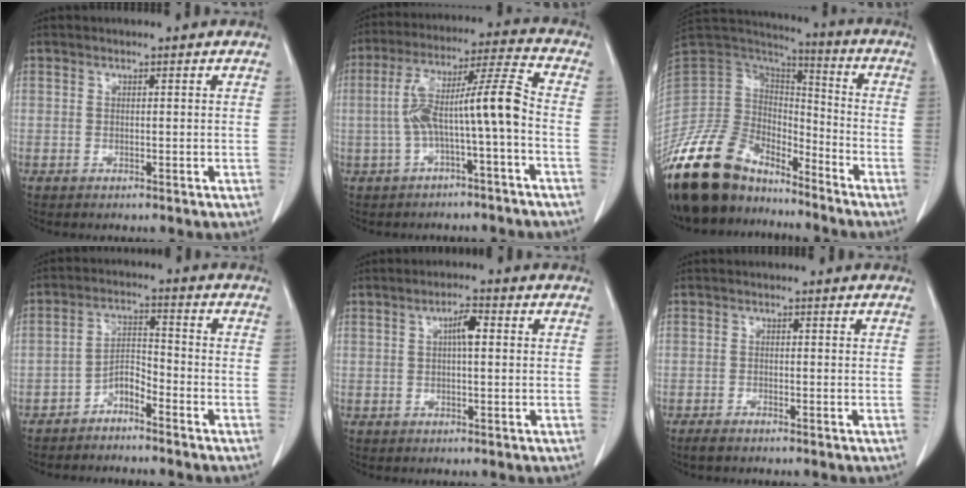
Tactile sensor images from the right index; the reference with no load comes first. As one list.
[{"total": 10.8, "force": [-2.0, 0.2, 10.6], "torque": [-0.190, 0.040, -0.035]}, {"total": 19.7, "force": [-16.1, 8.3, 7.6], "torque": [-0.167, 0.033, -0.300]}, {"total": 4.0, "force": [-3.2, 1.1, 2.0], "torque": [-0.034, 0.007, -0.061]}, {"total": 3.1, "force": [0.6, 0.7, 2.9], "torque": [-0.051, 0.007, 0.008]}, {"total": 1.9, "force": [-1.6, 0.3, 1.0], "torque": [-0.018, -0.003, -0.026]}]